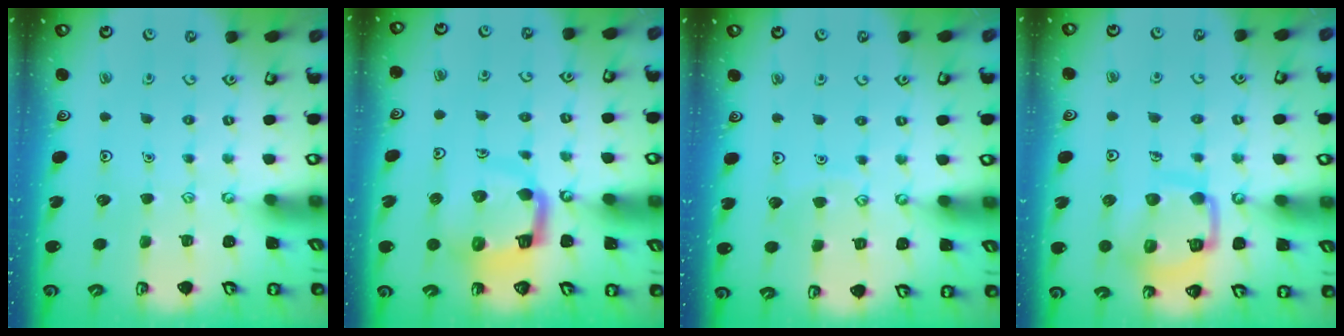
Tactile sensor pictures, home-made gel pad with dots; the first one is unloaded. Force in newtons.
{"total": 9.0, "press": 9.0, "slide": 1.1}
{"total": 4.3, "press": 4.3, "slide": 0.5}
{"total": 12.4, "press": 12.3, "slide": 1.2}